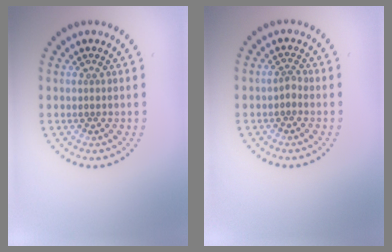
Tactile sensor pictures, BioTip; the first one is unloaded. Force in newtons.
{"total": 0.9, "press": 0.6, "slide": 0.6}